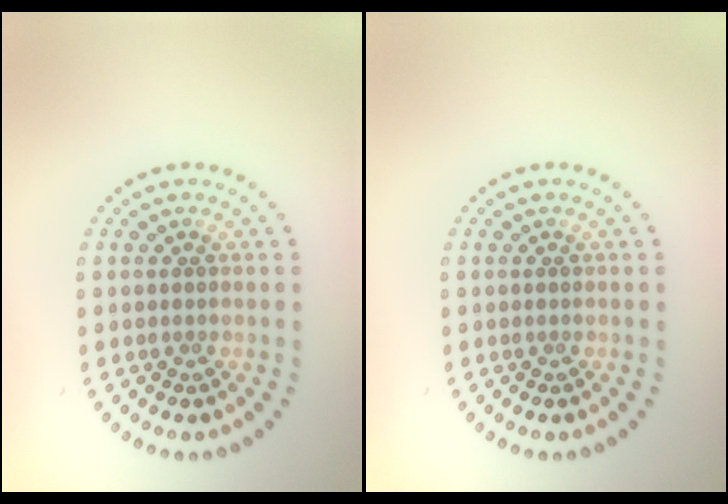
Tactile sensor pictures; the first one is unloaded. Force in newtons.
{"total": 0.0}